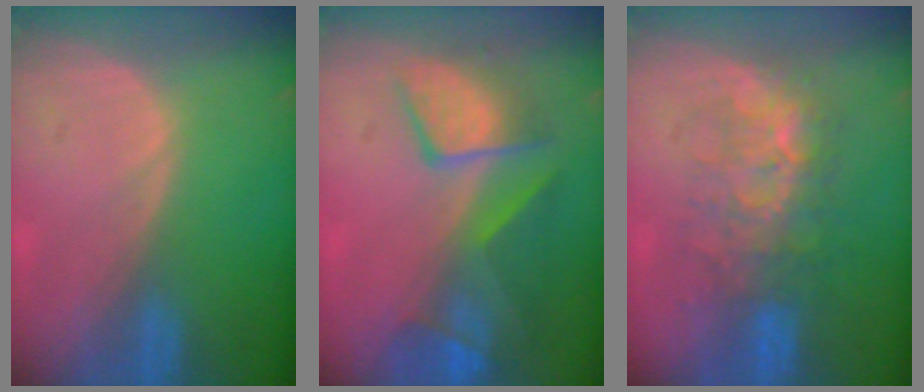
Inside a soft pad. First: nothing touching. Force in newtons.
{"total": 9.7, "press": 8.4, "slide": 4.7}
{"total": 7.8, "press": 7.7, "slide": 1.4}